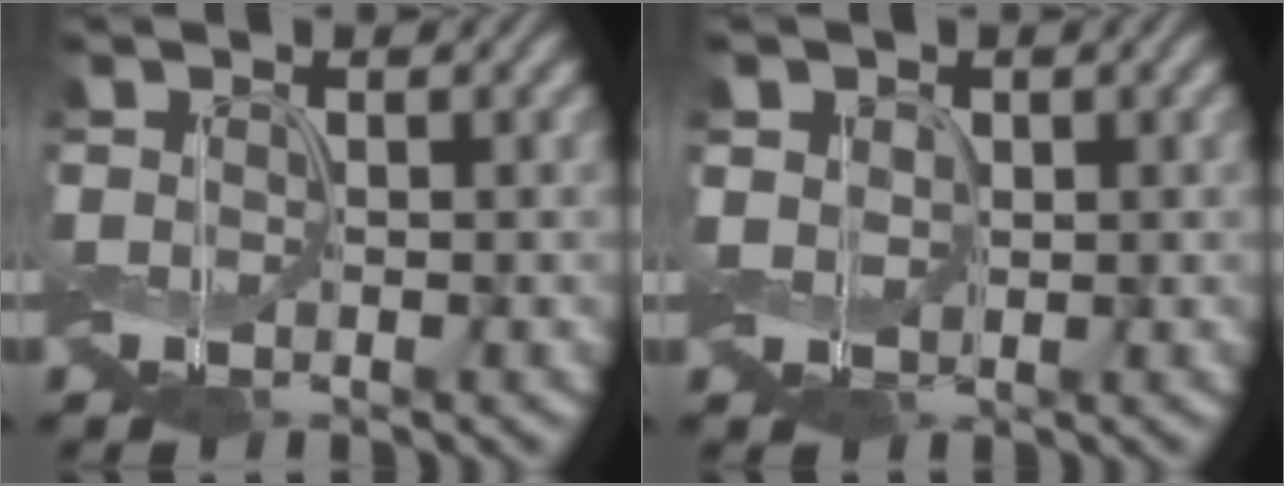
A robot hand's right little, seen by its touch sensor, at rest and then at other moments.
{"total": 2.1, "force": [0.1, 1.9, 1.1], "torque": [-0.027, 0.001, -0.005]}